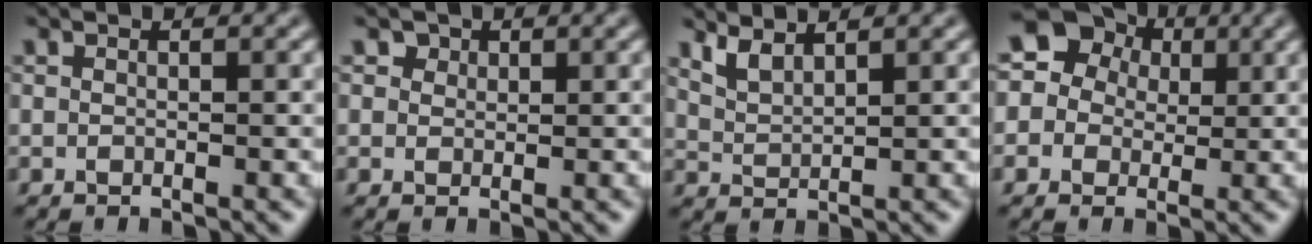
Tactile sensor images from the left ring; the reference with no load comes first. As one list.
[{"total": 1.7, "force": [1.2, 1.2, 0.5], "torque": [-0.009, -0.008, 0.017]}, {"total": 2.3, "force": [2.0, 0.5, 1.0], "torque": [-0.024, -0.003, 0.045]}, {"total": 12.7, "force": [3.8, 11.3, 4.4], "torque": [-0.112, 0.054, 0.029]}]